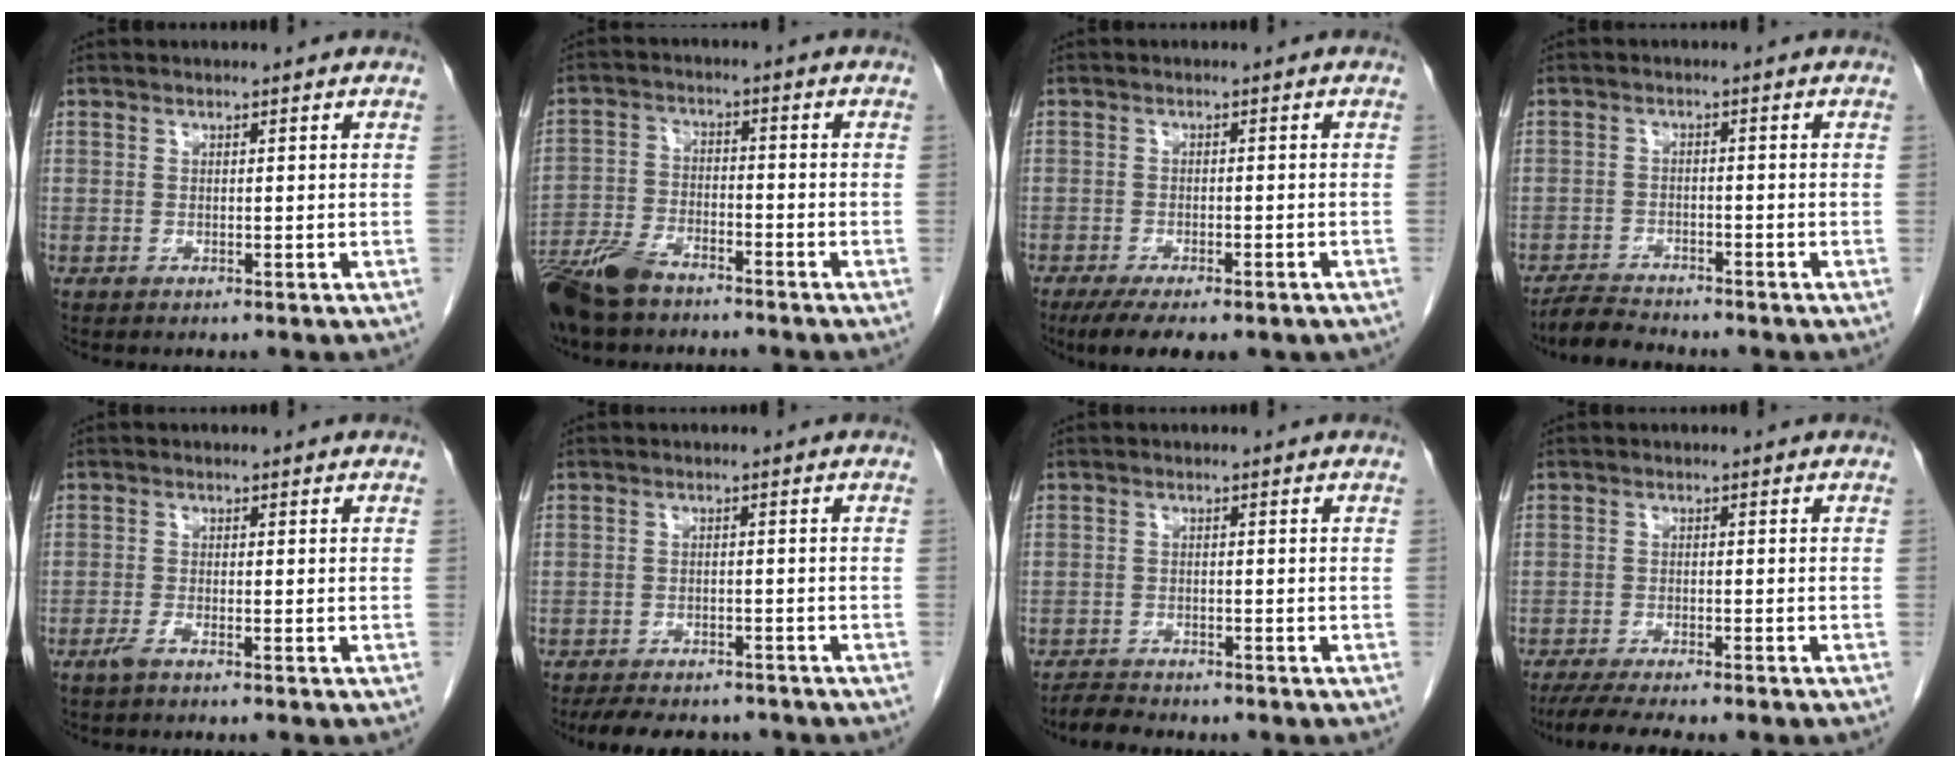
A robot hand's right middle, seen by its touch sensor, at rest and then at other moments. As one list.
[{"total": 9.7, "force": [-7.8, 3.2, 4.8], "torque": [-0.104, -0.020, -0.149]}, {"total": 10.3, "force": [-7.6, 3.2, 6.2], "torque": [-0.085, -0.012, -0.105]}, {"total": 3.9, "force": [-3.8, 0.5, 0.6], "torque": [-0.013, -0.014, -0.069]}, {"total": 1.6, "force": [-1.3, 0.0, 0.9], "torque": [-0.026, -0.002, -0.028]}, {"total": 10.6, "force": [-9.2, 3.8, 3.7], "torque": [-0.064, 0.001, -0.120]}, {"total": 3.0, "force": [-2.9, 0.7, 0.5], "torque": [-0.014, -0.009, -0.051]}, {"total": 8.4, "force": [-7.1, 0.6, 4.5], "torque": [-0.064, -0.014, -0.108]}]